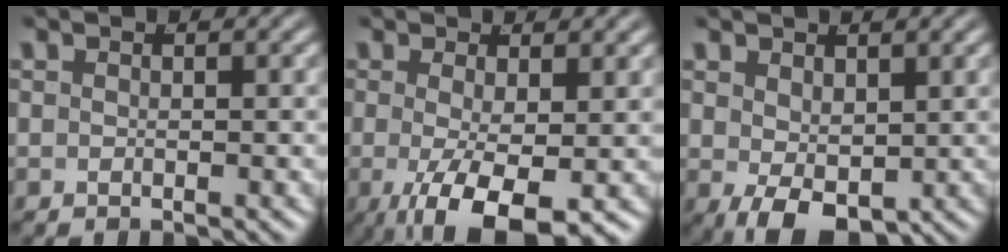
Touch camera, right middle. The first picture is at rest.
{"total": 7.5, "force": [-3.4, 2.6, 6.2], "torque": [-0.125, -0.051, -0.025]}
{"total": 4.8, "force": [-1.7, 2.4, 3.8], "torque": [-0.060, -0.036, -0.002]}